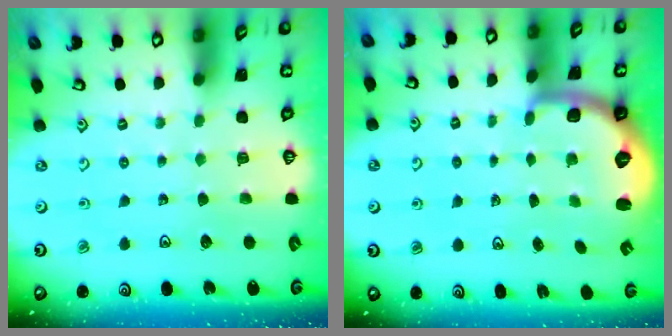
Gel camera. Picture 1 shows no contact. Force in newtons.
{"total": 1.9, "press": 1.8, "slide": 0.4}